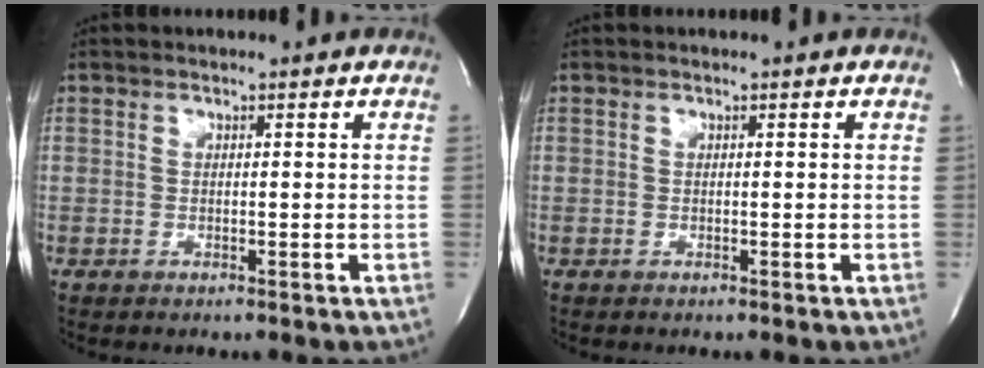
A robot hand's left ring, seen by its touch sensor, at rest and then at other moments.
{"total": 0.0}